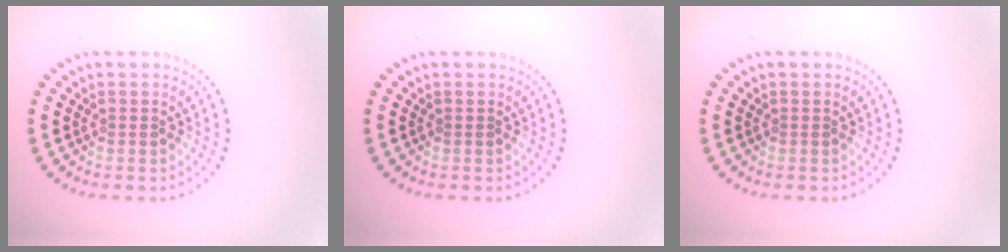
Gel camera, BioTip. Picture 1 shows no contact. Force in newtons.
{"total": 0.0}
{"total": 0.0}